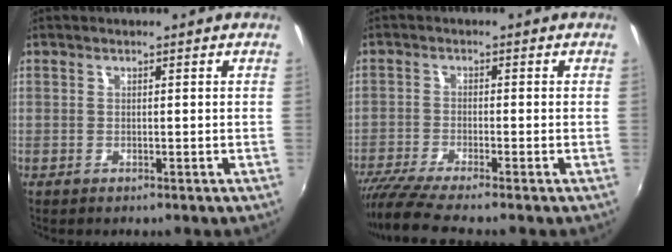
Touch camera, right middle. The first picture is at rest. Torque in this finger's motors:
{"motor_torque": [1.18, -0.95, 0.14, 0.08]}